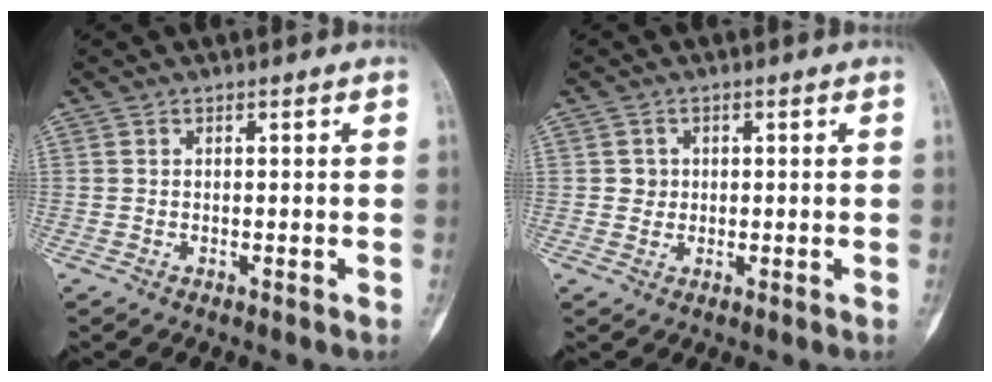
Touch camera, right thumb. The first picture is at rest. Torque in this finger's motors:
{"motor_torque": [0.33, 0.12, 0.04, -0.14, 0.03]}